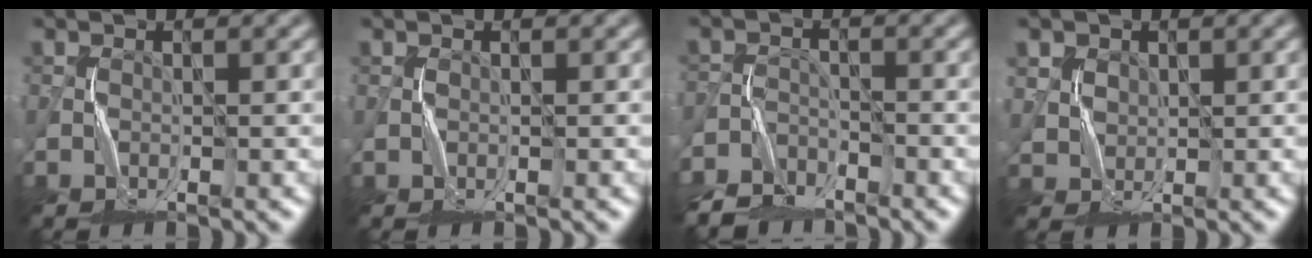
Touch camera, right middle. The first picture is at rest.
{"total": 0.0}
{"total": 4.9, "force": [-4.5, 1.7, 1.0], "torque": [-0.013, -0.015, -0.087]}
{"total": 3.2, "force": [2.0, 2.2, 1.1], "torque": [-0.043, 0.000, 0.055]}